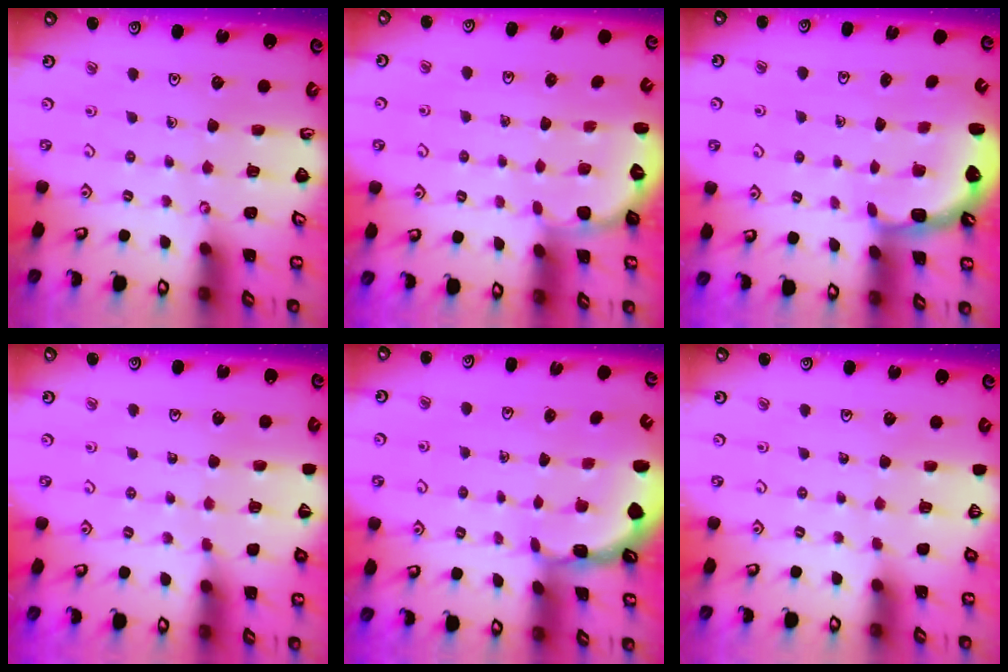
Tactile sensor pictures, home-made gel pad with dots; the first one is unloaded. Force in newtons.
{"total": 2.9, "press": 2.6, "slide": 1.2}
{"total": 2.5, "press": 2.1, "slide": 1.3}
{"total": 3.6, "press": 3.5, "slide": 0.6}
{"total": 0.8, "press": 0.8, "slide": 0.2}
{"total": 0.0}